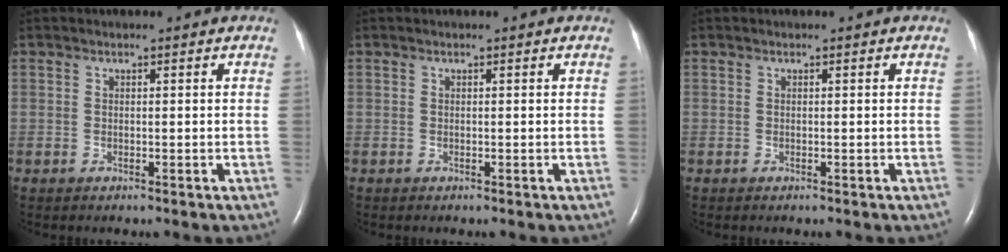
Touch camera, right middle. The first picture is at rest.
{"total": 0.0}
{"total": 0.0}